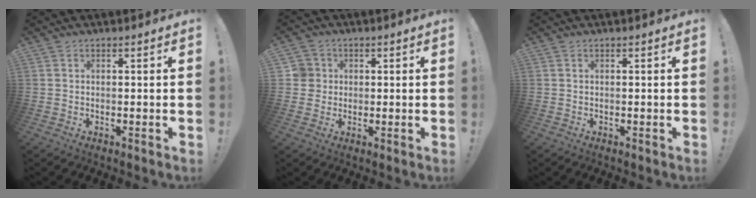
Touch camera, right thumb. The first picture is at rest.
{"total": 4.8, "force": [0.8, 4.7, 1.0], "torque": [-0.026, 0.005, 0.016]}
{"total": 0.0}